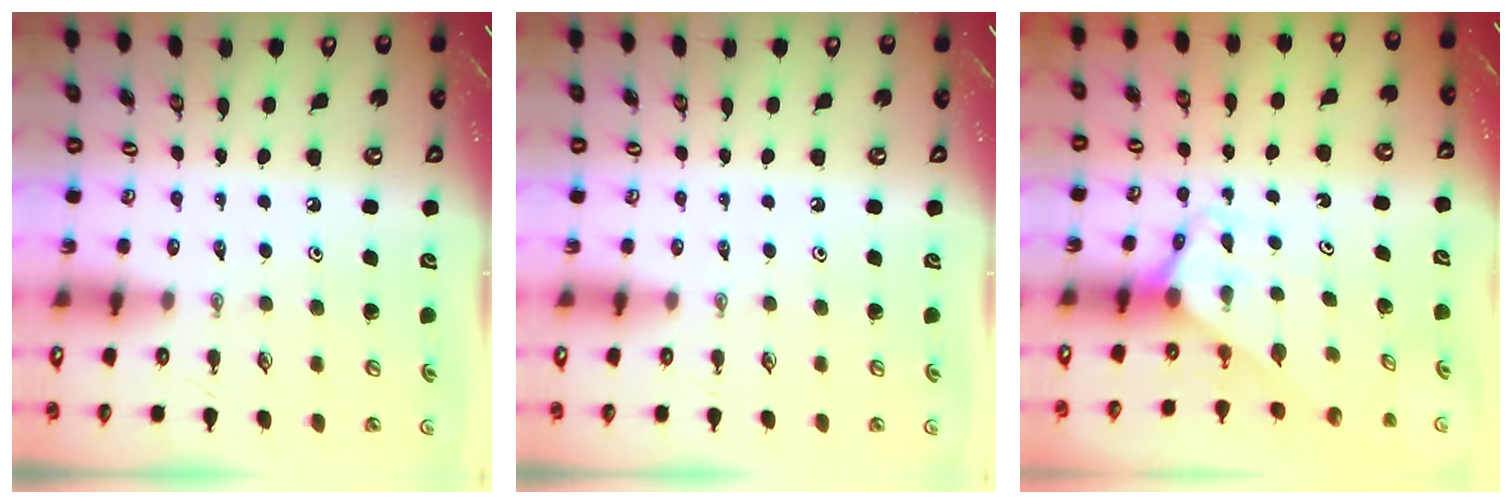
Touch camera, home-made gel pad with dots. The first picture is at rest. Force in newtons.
{"total": 0.0}
{"total": 2.8, "press": 2.8, "slide": 0.2}